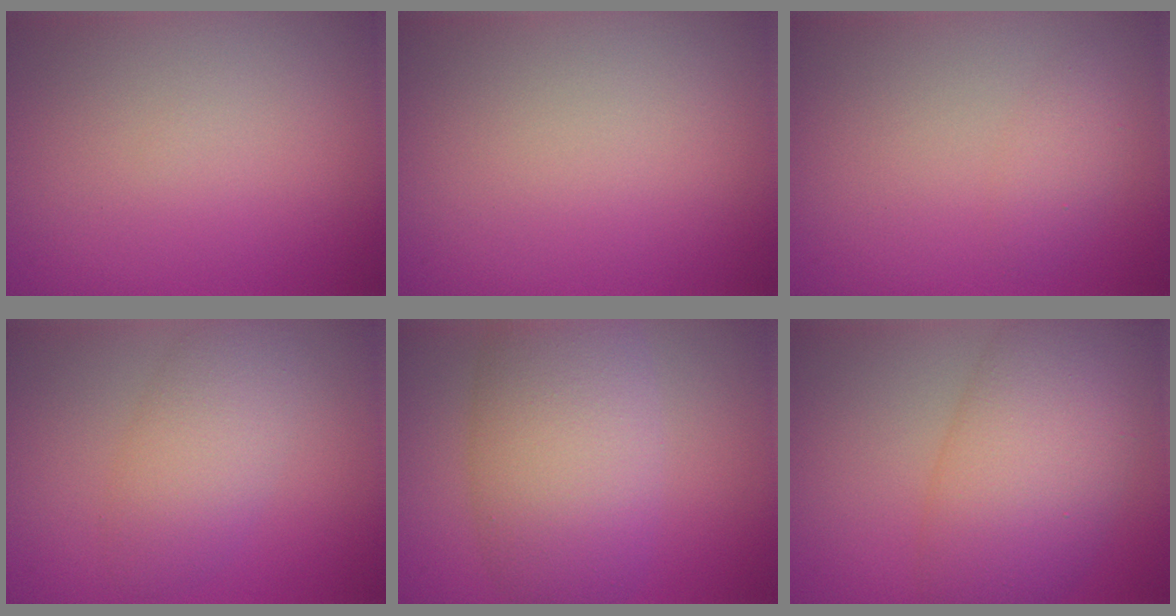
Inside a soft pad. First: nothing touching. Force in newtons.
{"total": 0.0}
{"total": 1.5, "press": 1.5, "slide": 0.1}
{"total": 4.1, "press": 4.1, "slide": 0.3}
{"total": 8.6, "press": 8.6, "slide": 0.3}
{"total": 8.6, "press": 8.6, "slide": 0.2}